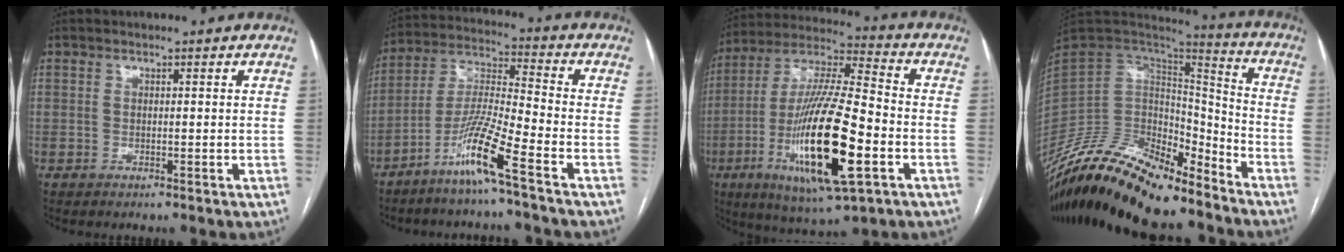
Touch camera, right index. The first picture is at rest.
{"total": 10.2, "force": [-6.3, -0.9, 8.0], "torque": [-0.164, -0.016, -0.128]}
{"total": 22.2, "force": [-6.5, 3.5, 21.0], "torque": [-0.417, -0.026, -0.111]}
{"total": 21.7, "force": [-18.9, 5.6, 9.1], "torque": [-0.179, 0.022, -0.333]}